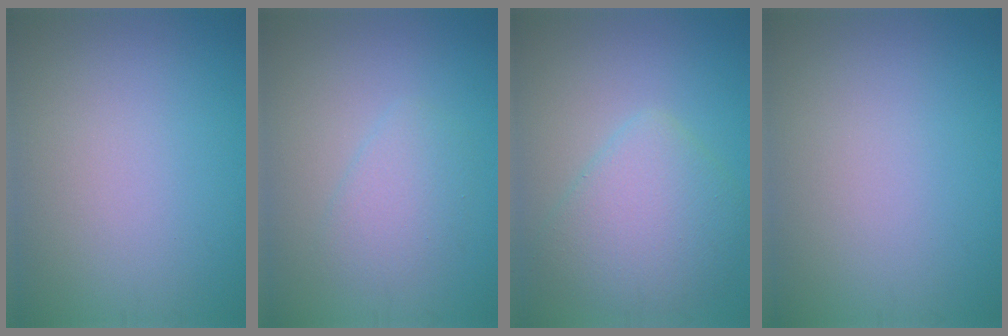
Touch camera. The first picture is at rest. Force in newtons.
{"total": 2.4, "press": 2.4, "slide": 0.2}
{"total": 5.2, "press": 5.2, "slide": 0.3}
{"total": 0.0}